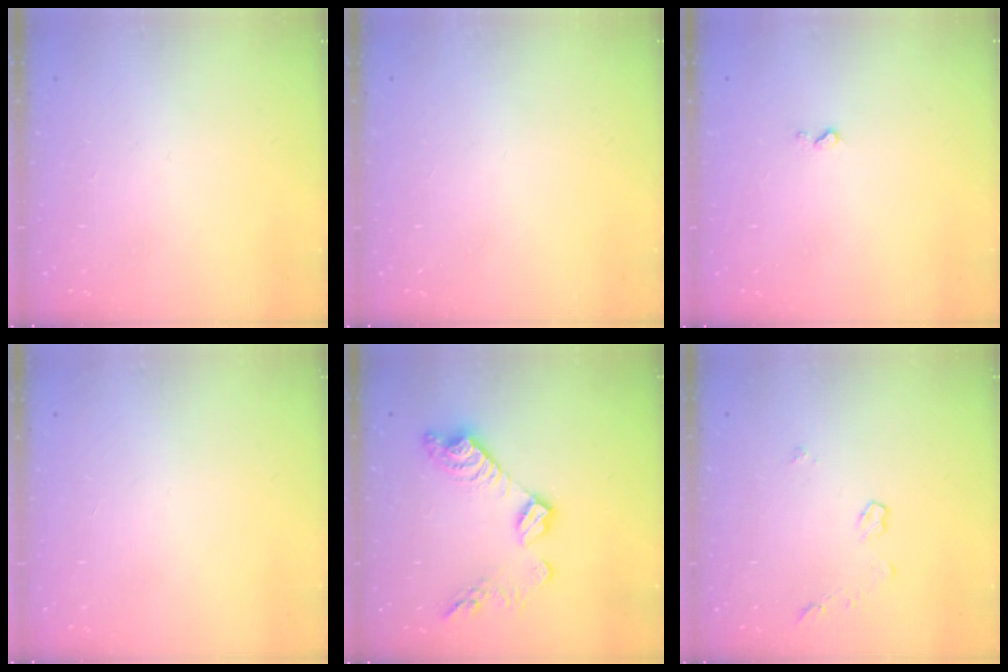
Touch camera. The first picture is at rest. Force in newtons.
{"total": 0.0}
{"total": 2.8, "press": 2.7, "slide": 0.4}
{"total": 0.0}
{"total": 13.4, "press": 13.4, "slide": 0.8}
{"total": 4.1, "press": 4.1, "slide": 0.5}